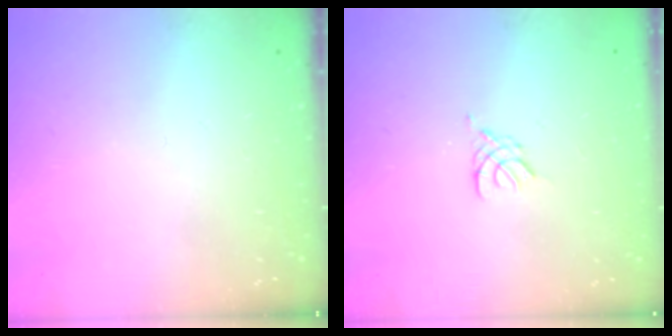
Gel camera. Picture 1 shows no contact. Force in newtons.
{"total": 2.4, "press": 2.3, "slide": 0.5}